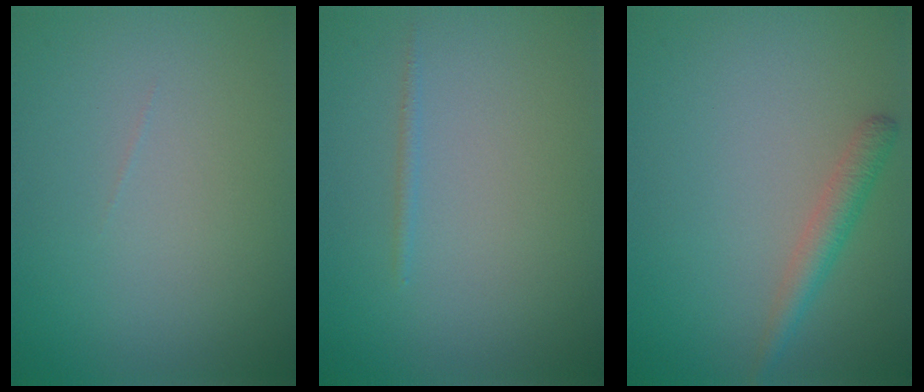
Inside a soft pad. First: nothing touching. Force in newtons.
{"total": 0.6, "press": 0.6, "slide": 0.1}
{"total": 2.2, "press": 2.2, "slide": 0.1}